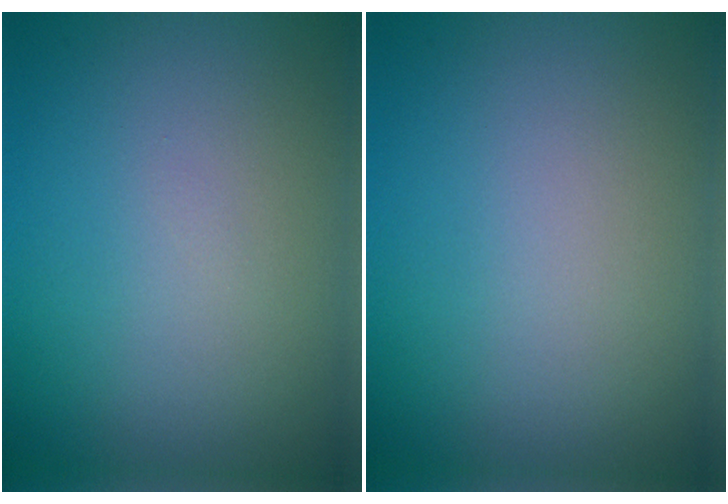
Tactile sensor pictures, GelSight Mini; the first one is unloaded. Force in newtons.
{"total": 0.0}